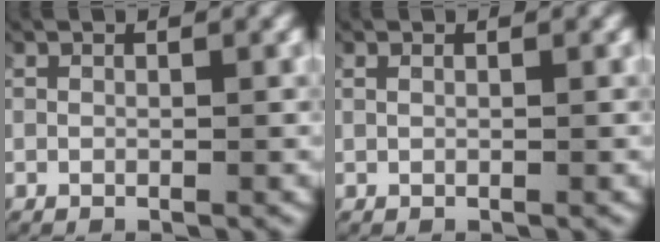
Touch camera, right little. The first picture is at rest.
{"total": 0.5, "force": [0.4, 0.0, 0.4], "torque": [-0.003, 0.000, 0.009]}